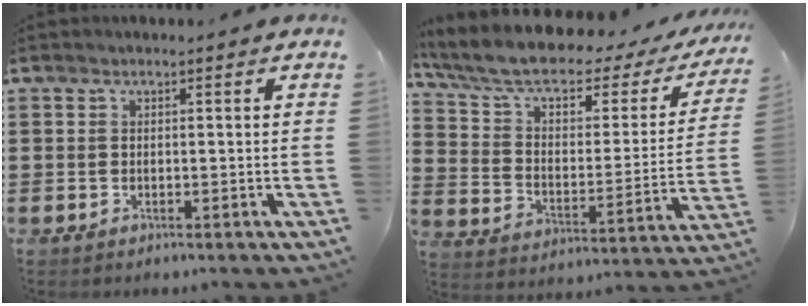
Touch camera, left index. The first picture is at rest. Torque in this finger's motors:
{"motor_torque": [2.14, 0.00, 1.06, 0.21]}